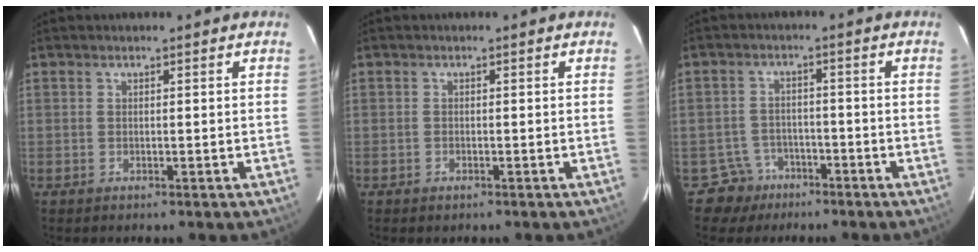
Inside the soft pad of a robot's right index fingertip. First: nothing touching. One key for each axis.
{"total": 0.6, "fx": -0.4, "fy": 0.3, "fz": 0.3, "tx": -0.010, "ty": -0.001, "tz": -0.002}
{"total": 5.0, "fx": -3.0, "fy": 4.0, "fz": -0.8, "tx": 0.014, "ty": 0.012, "tz": -0.047}